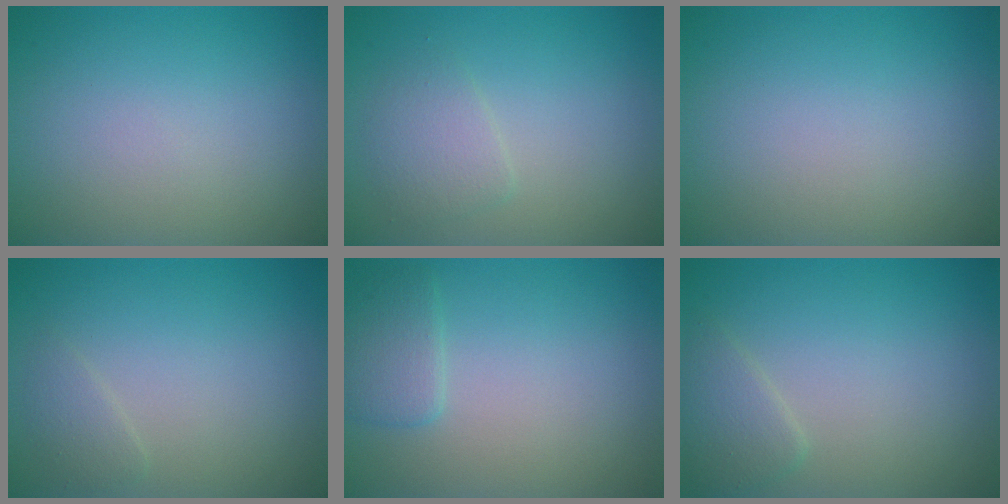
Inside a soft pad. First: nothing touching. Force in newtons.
{"total": 1.9, "press": 1.9, "slide": 0.0}
{"total": 0.0}
{"total": 1.1, "press": 1.1, "slide": 0.1}
{"total": 1.9, "press": 1.9, "slide": 0.1}
{"total": 1.8, "press": 1.8, "slide": 0.1}